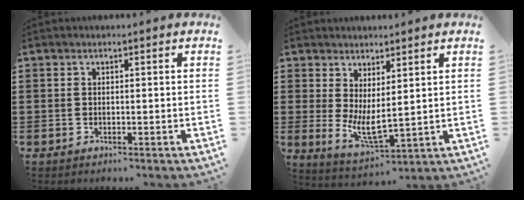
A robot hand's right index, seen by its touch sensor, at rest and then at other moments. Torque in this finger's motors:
{"motor_torque": [1.14, 1.00, 0.22, 0.12]}